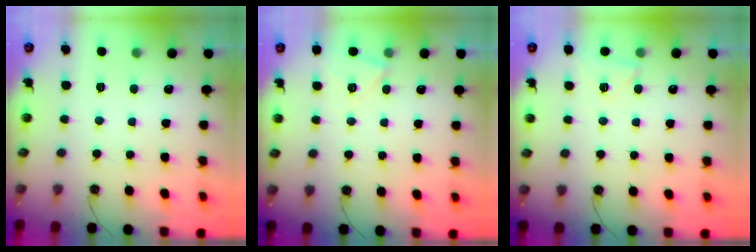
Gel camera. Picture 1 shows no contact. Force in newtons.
{"total": 4.5, "press": 4.3, "slide": 1.0}
{"total": 4.5, "press": 4.4, "slide": 0.4}